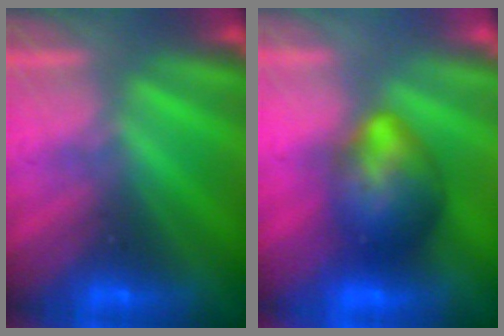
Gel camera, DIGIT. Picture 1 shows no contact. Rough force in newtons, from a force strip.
{"total": 9.5}